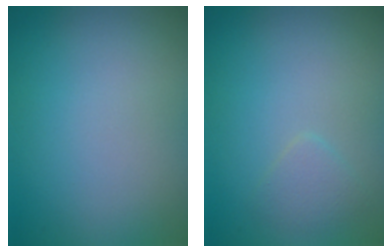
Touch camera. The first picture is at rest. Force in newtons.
{"total": 1.3, "press": 1.3, "slide": 0.1}